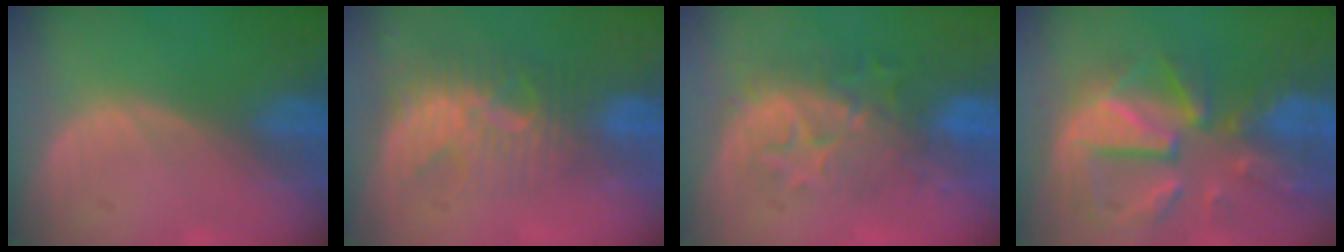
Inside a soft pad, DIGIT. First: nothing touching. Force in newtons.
{"total": 8.8, "press": 7.6, "slide": 4.4}
{"total": 8.2, "press": 8.1, "slide": 0.8}
{"total": 11.9, "press": 10.4, "slide": 5.8}